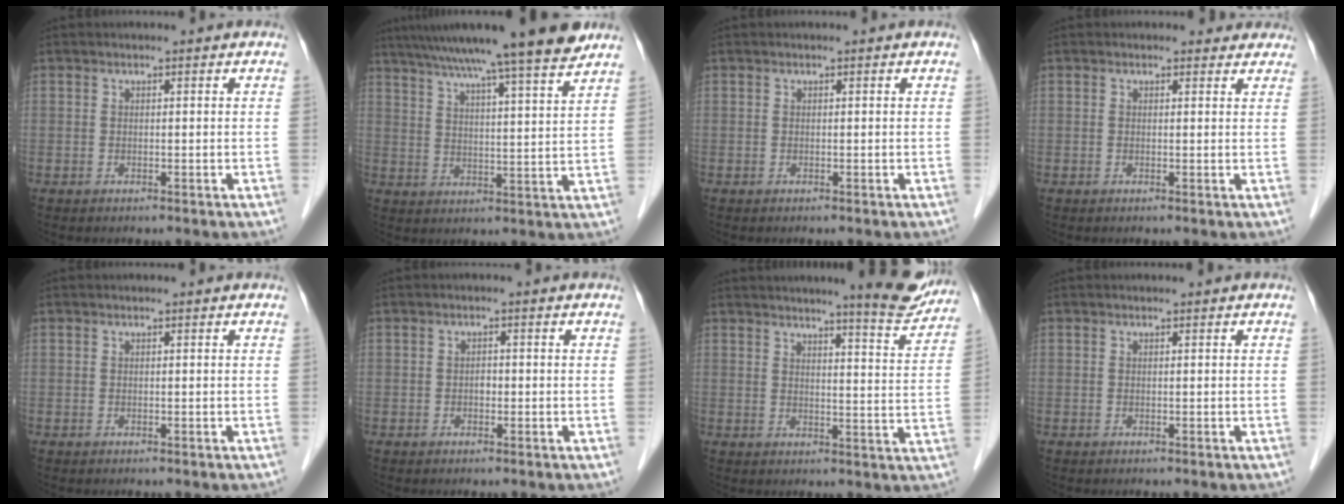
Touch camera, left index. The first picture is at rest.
{"total": 17.8, "force": [14.8, -0.7, 9.9], "torque": [-0.163, 0.014, 0.213]}
{"total": 0.0}
{"total": 2.4, "force": [2.0, 1.2, 0.3], "torque": [0.005, 0.001, 0.009]}
{"total": 0.0}
{"total": 1.0, "force": [-0.3, 0.7, 0.7], "torque": [-0.011, 0.004, -0.006]}
{"total": 9.6, "force": [8.7, 0.4, 4.1], "torque": [-0.047, -0.024, 0.098]}
{"total": 0.0}